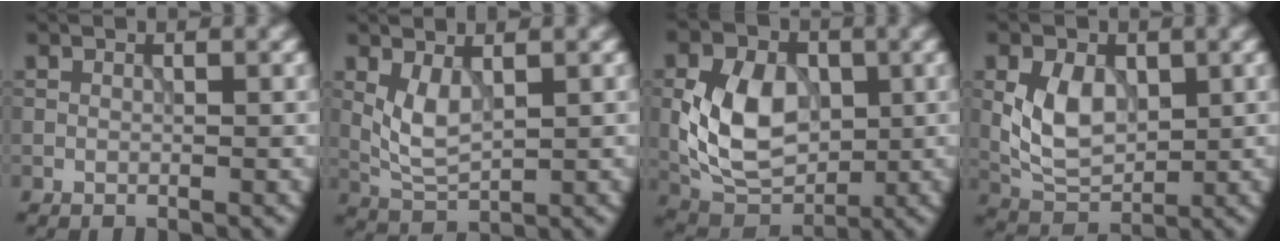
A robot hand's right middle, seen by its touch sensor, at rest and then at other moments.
{"total": 3.0, "force": [0.8, 1.4, 2.5], "torque": [-0.060, -0.005, 0.021]}
{"total": 7.7, "force": [-0.1, 5.4, 5.5], "torque": [-0.112, -0.003, -0.008]}
{"total": 4.9, "force": [0.5, 3.4, 3.6], "torque": [-0.073, -0.003, 0.008]}